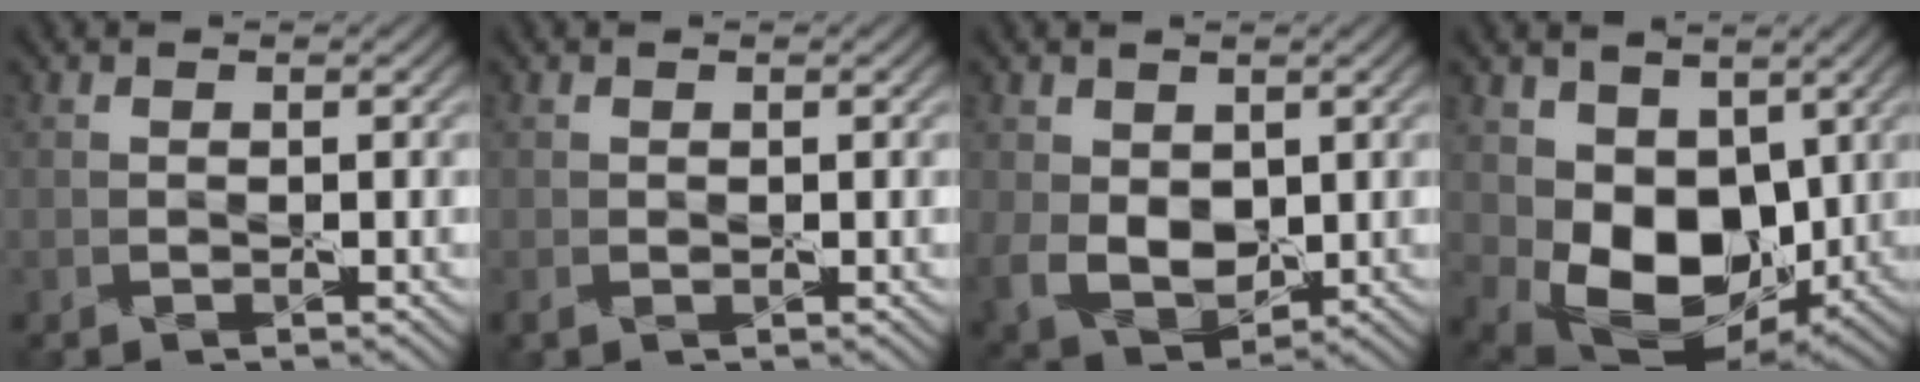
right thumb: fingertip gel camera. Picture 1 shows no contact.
{"total": 0.7, "force": [-0.1, 0.5, 0.5], "torque": [-0.013, -0.004, -0.002]}
{"total": 7.2, "force": [0.5, 5.2, 4.9], "torque": [-0.122, -0.018, 0.015]}
{"total": 10.2, "force": [1.5, 7.2, 7.1], "torque": [-0.154, -0.029, 0.027]}